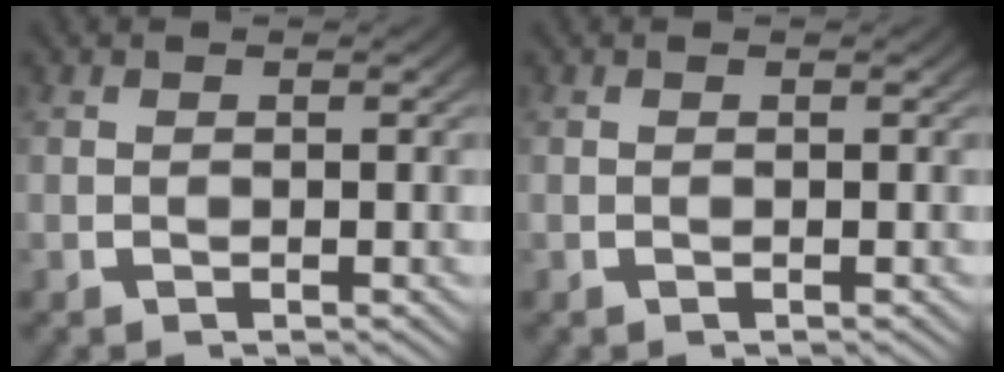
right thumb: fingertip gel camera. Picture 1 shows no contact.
{"total": 0.0}